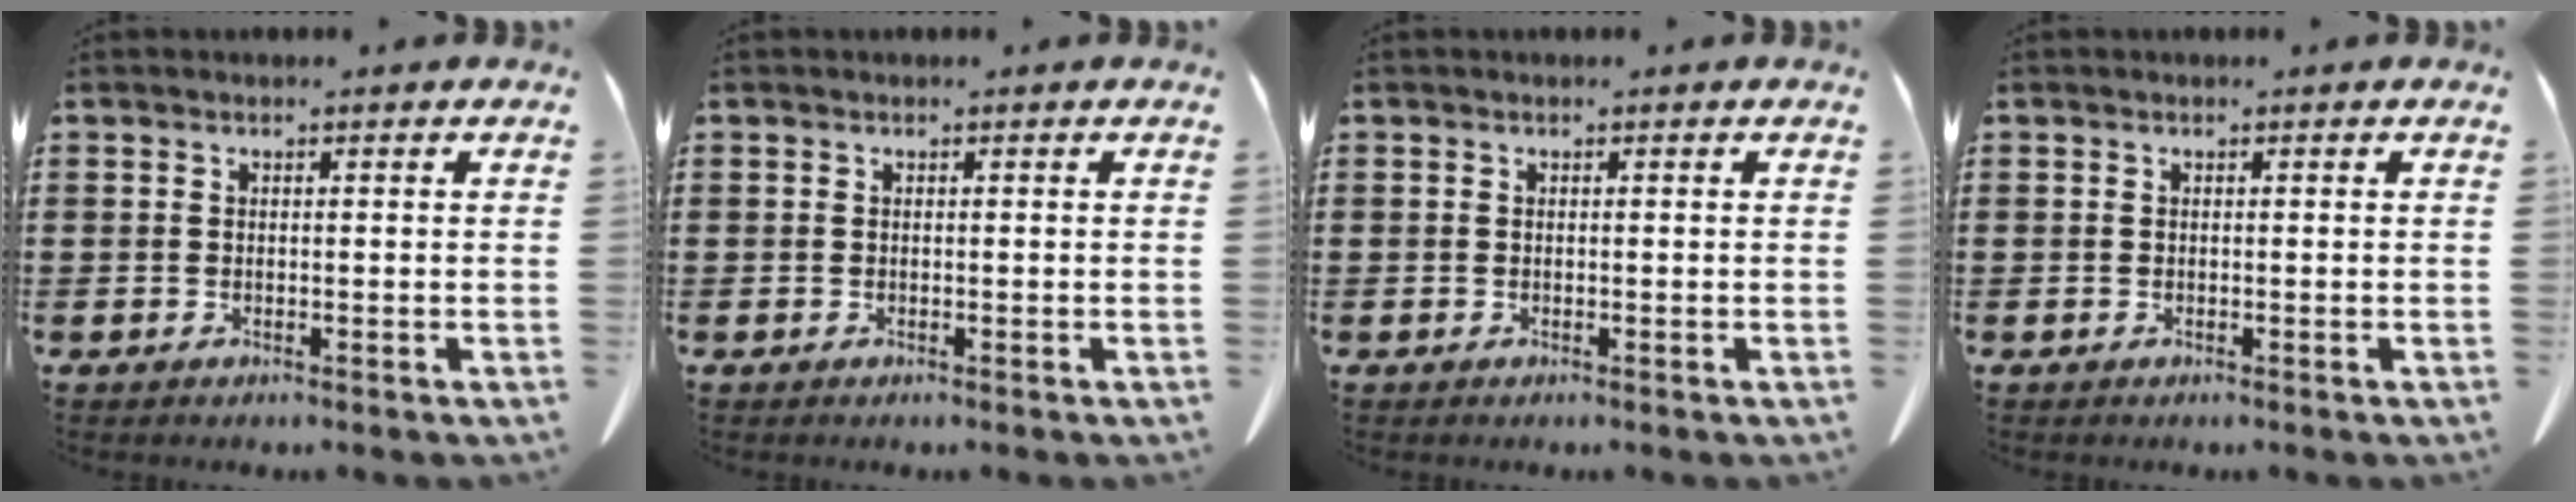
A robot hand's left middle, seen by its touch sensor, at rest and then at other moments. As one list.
[{"total": 0.0}, {"total": 0.0}, {"total": 0.0}]